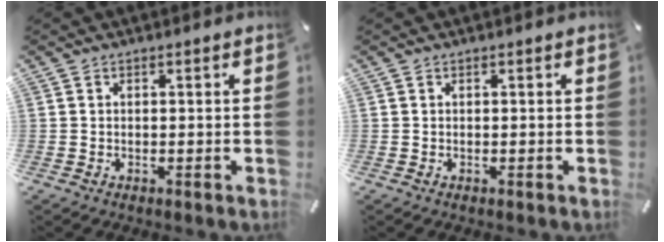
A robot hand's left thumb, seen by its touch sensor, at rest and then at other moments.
{"total": 0.0}